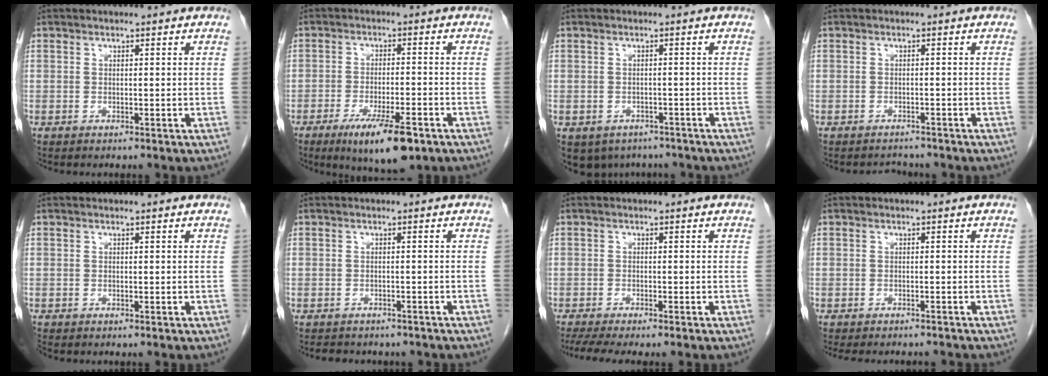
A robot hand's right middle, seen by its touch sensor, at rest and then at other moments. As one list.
[{"total": 9.6, "force": [-5.7, 1.9, 7.5], "torque": [-0.128, -0.019, -0.085]}, {"total": 6.6, "force": [-4.9, 4.2, 1.3], "torque": [-0.020, 0.000, -0.060]}, {"total": 1.8, "force": [-1.7, 0.5, -0.4], "torque": [0.000, -0.007, -0.024]}, {"total": 0.5, "force": [-0.5, 0.1, 0.0], "torque": [-0.007, -0.001, -0.013]}, {"total": 7.2, "force": [-6.2, 2.8, 2.3], "torque": [-0.040, 0.003, -0.069]}, {"total": 6.8, "force": [-5.6, 0.2, 3.9], "torque": [-0.059, -0.013, -0.089]}, {"total": 8.9, "force": [-8.3, 1.7, 2.9], "torque": [-0.042, -0.007, -0.102]}]